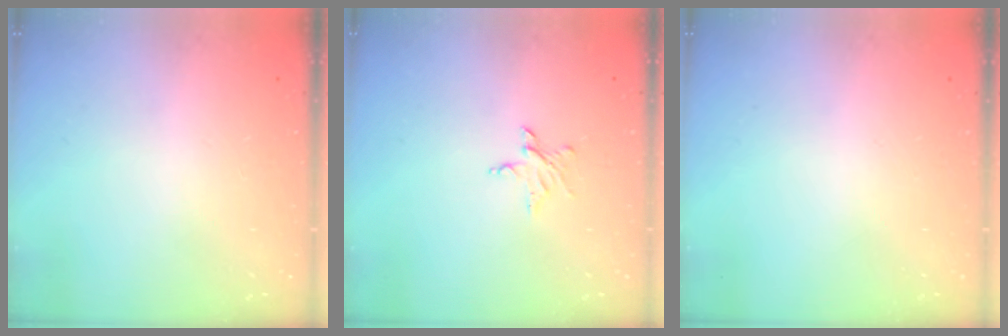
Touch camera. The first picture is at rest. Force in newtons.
{"total": 4.0, "press": 4.0, "slide": 0.4}
{"total": 0.0}